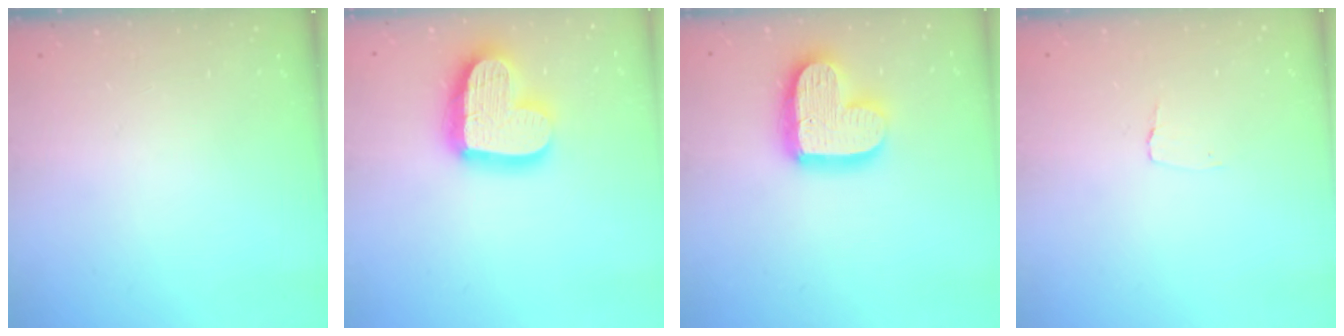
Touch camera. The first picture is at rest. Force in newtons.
{"total": 20.5, "press": 20.4, "slide": 1.5}
{"total": 17.1, "press": 17.1, "slide": 1.4}
{"total": 2.6, "press": 2.6, "slide": 0.2}